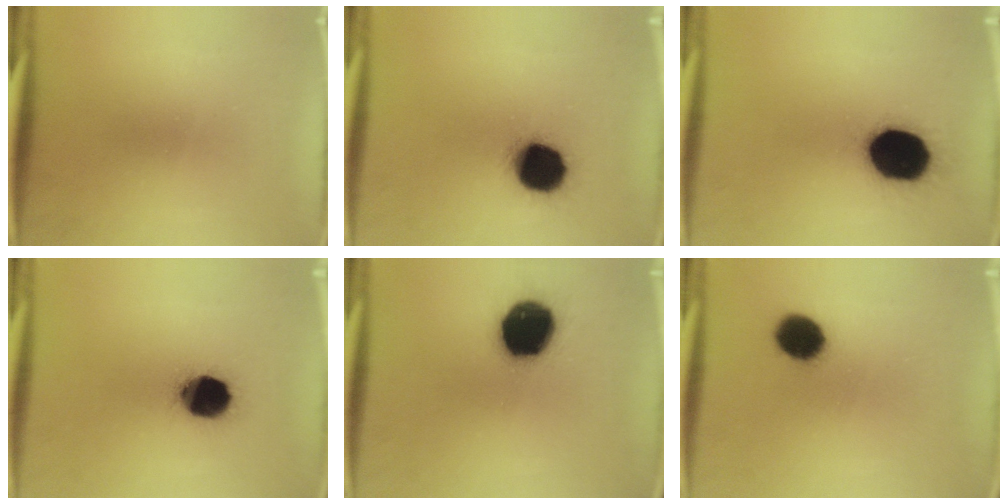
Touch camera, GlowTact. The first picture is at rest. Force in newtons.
{"total": 15.6}
{"total": 19.6}
{"total": 13.4}
{"total": 19.2}
{"total": 8.9}